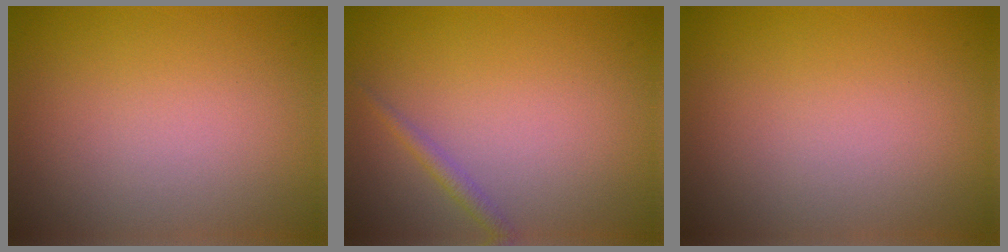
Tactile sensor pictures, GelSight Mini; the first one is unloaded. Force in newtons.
{"total": 1.2, "press": 1.2, "slide": 0.1}
{"total": 0.0}